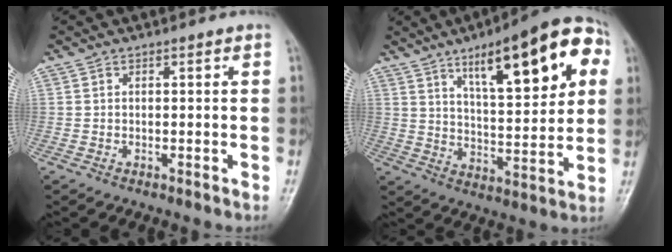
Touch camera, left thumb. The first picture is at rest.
{"total": 21.1, "force": [9.1, 6.9, 17.8], "torque": [-0.214, -0.016, 0.133]}